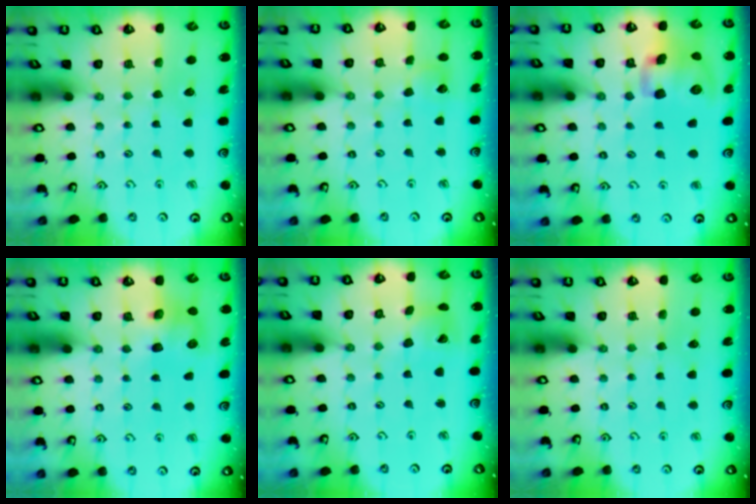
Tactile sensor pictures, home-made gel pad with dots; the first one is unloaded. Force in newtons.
{"total": 4.9, "press": 4.8, "slide": 0.5}
{"total": 13.6, "press": 13.4, "slide": 2.4}
{"total": 7.3, "press": 7.3, "slide": 0.4}
{"total": 7.0, "press": 7.0, "slide": 1.0}
{"total": 0.0}